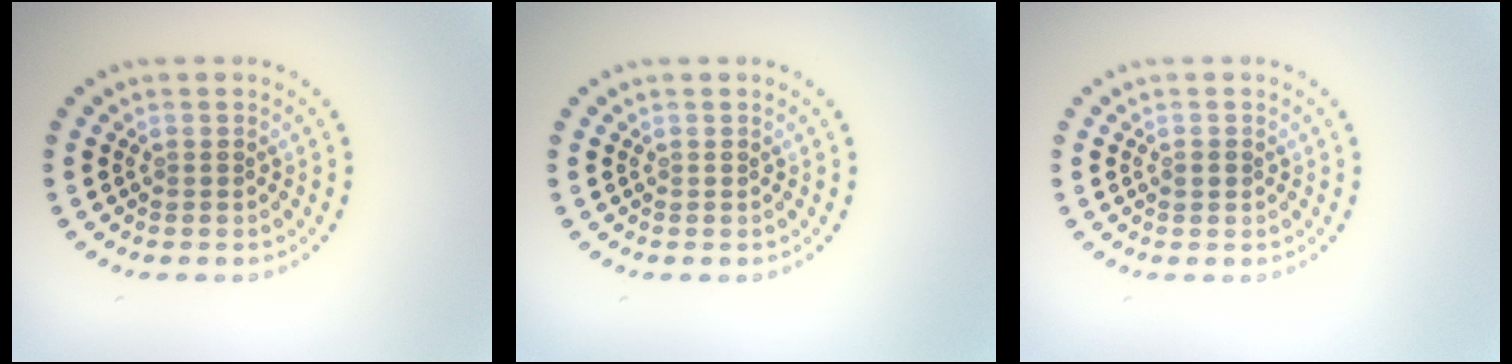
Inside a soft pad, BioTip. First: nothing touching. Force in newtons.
{"total": 0.0}
{"total": 1.1, "press": 1.1, "slide": 0.2}